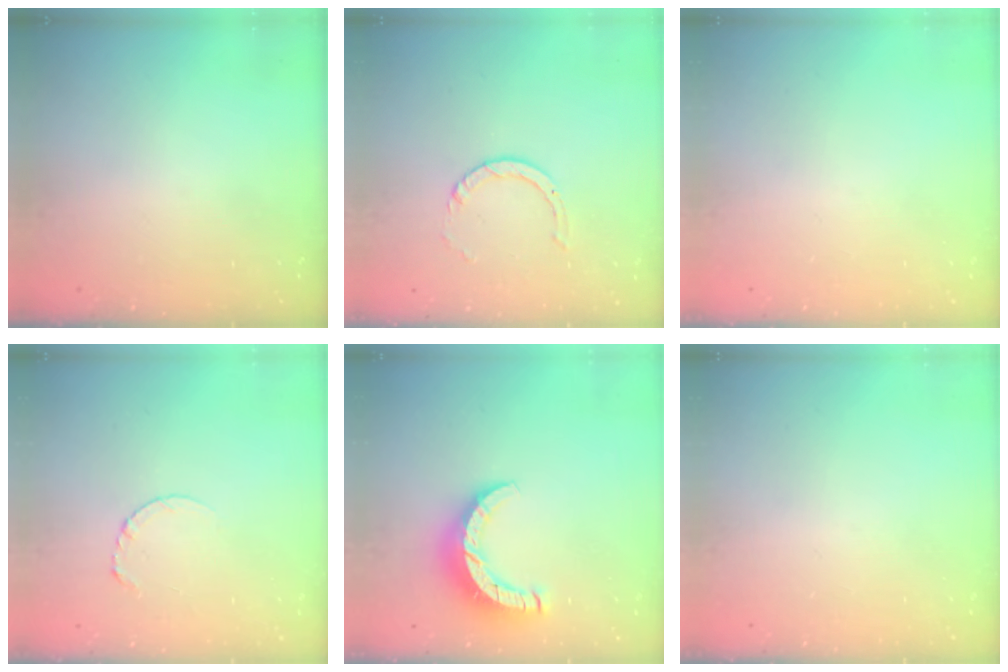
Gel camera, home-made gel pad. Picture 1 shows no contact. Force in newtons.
{"total": 4.1, "press": 4.1, "slide": 0.4}
{"total": 0.0}
{"total": 3.9, "press": 3.9, "slide": 0.3}
{"total": 9.7, "press": 9.7, "slide": 0.2}
{"total": 0.0}